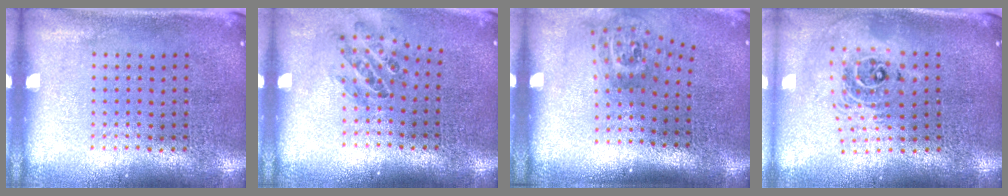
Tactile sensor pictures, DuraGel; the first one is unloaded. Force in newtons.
{"total": 0.9, "press": 0.9, "slide": 0.1}
{"total": 1.8, "press": 1.2, "slide": 1.3}
{"total": 2.2, "press": 1.7, "slide": 1.5}